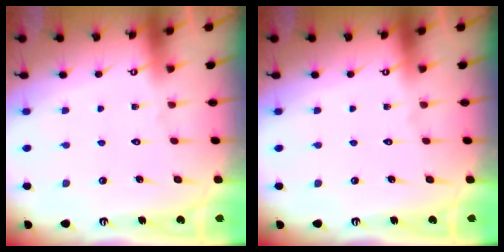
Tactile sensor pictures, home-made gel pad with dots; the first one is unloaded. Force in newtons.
{"total": 0.0}